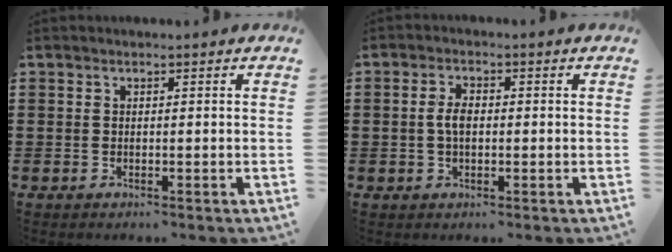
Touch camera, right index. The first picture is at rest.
{"total": 3.2, "force": [-0.1, 1.6, 2.8], "torque": [-0.061, 0.004, -0.006]}